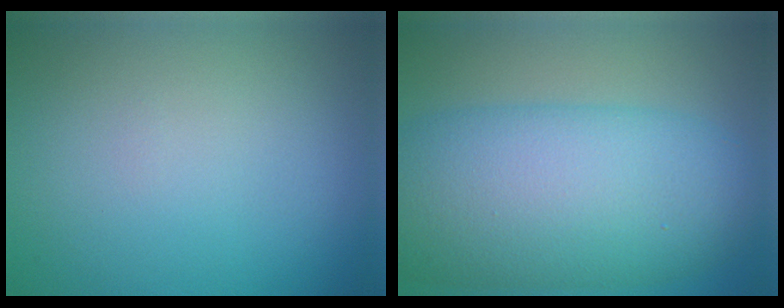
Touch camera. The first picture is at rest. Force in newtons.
{"total": 11.7, "press": 11.7, "slide": 0.4}